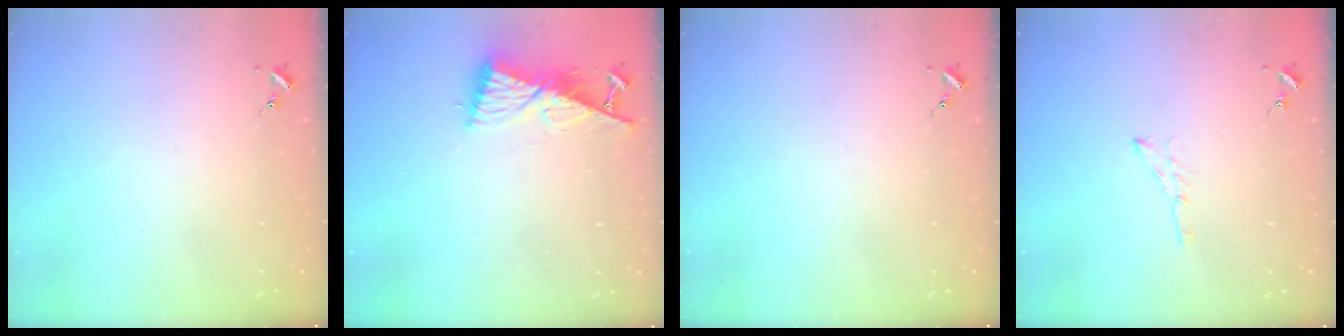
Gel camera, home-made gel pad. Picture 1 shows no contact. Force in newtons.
{"total": 10.5, "press": 10.4, "slide": 1.2}
{"total": 0.0}
{"total": 4.5, "press": 4.5, "slide": 0.5}